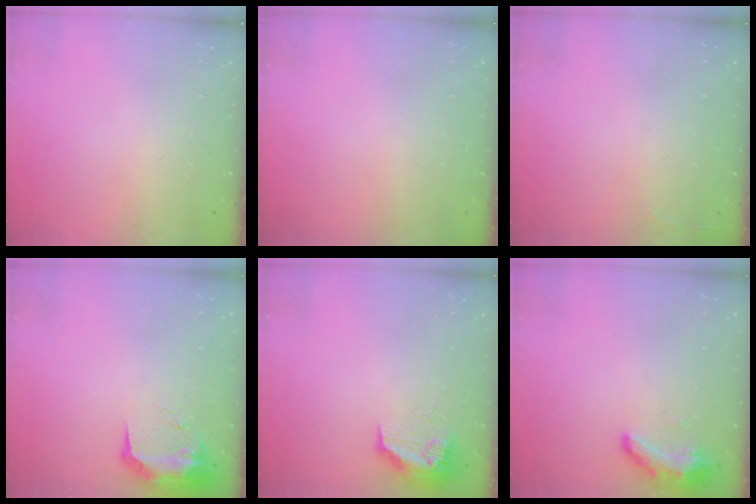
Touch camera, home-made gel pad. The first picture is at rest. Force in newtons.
{"total": 0.0}
{"total": 2.8, "press": 2.6, "slide": 0.9}
{"total": 9.5, "press": 9.4, "slide": 1.4}
{"total": 9.7, "press": 9.6, "slide": 1.5}
{"total": 8.5, "press": 8.3, "slide": 1.6}